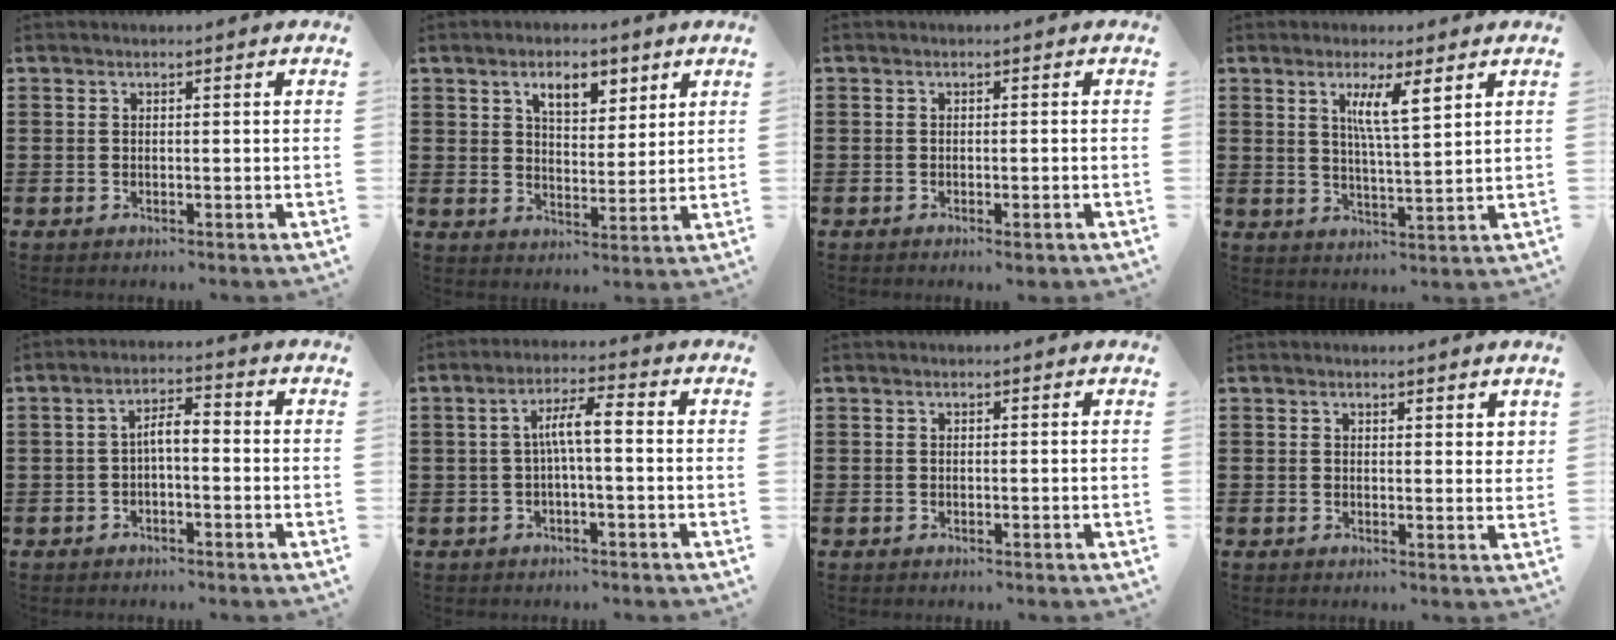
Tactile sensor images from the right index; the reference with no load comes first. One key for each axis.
{"total": 5.8, "fx": 3.5, "fy": 2.8, "fz": 3.6, "tx": -0.059, "ty": 0.002, "tz": 0.057}
{"total": 0.7, "fx": -0.6, "fy": 0.1, "fz": 0.5, "tx": -0.011, "ty": -0.003, "tz": -0.010}
{"total": 5.8, "fx": 2.8, "fy": 0.9, "fz": 4.9, "tx": -0.098, "ty": 0.001, "tz": 0.044}
{"total": 3.5, "fx": -0.7, "fy": 1.1, "fz": 3.2, "tx": -0.061, "ty": 0.011, "tz": -0.016}
{"total": 5.3, "fx": -0.1, "fy": 1.0, "fz": 5.2, "tx": -0.104, "ty": 0.007, "tz": -0.010}
{"total": 0.0}
{"total": 1.3, "fx": 1.2, "fy": 0.5, "fz": 0.4, "tx": -0.001, "ty": 0.001, "tz": 0.020}